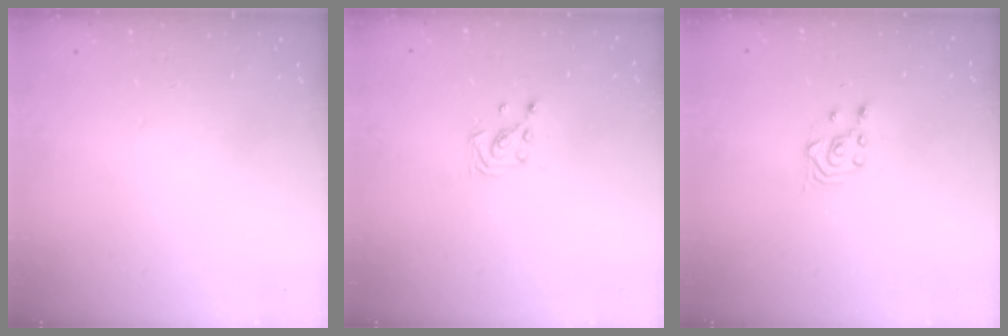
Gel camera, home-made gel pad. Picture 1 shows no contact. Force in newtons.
{"total": 2.9, "press": 2.9, "slide": 0.3}
{"total": 3.3, "press": 3.0, "slide": 1.4}